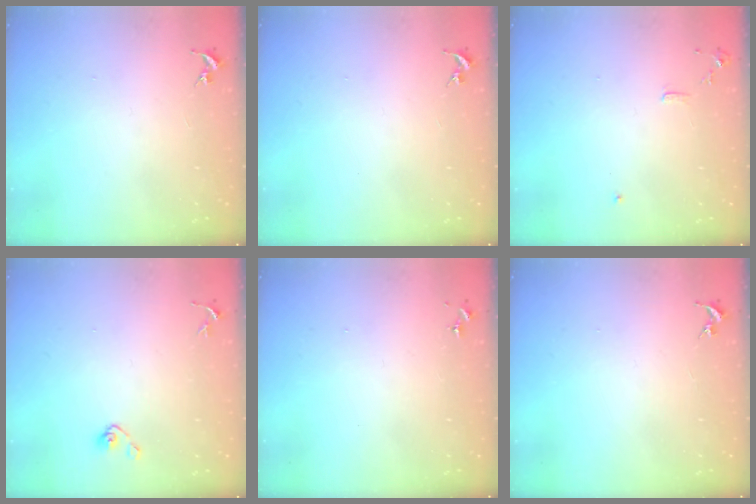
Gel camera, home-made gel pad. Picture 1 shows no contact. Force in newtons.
{"total": 0.0}
{"total": 6.0, "press": 6.0, "slide": 0.7}
{"total": 4.9, "press": 4.6, "slide": 1.8}
{"total": 0.0}
{"total": 0.0}